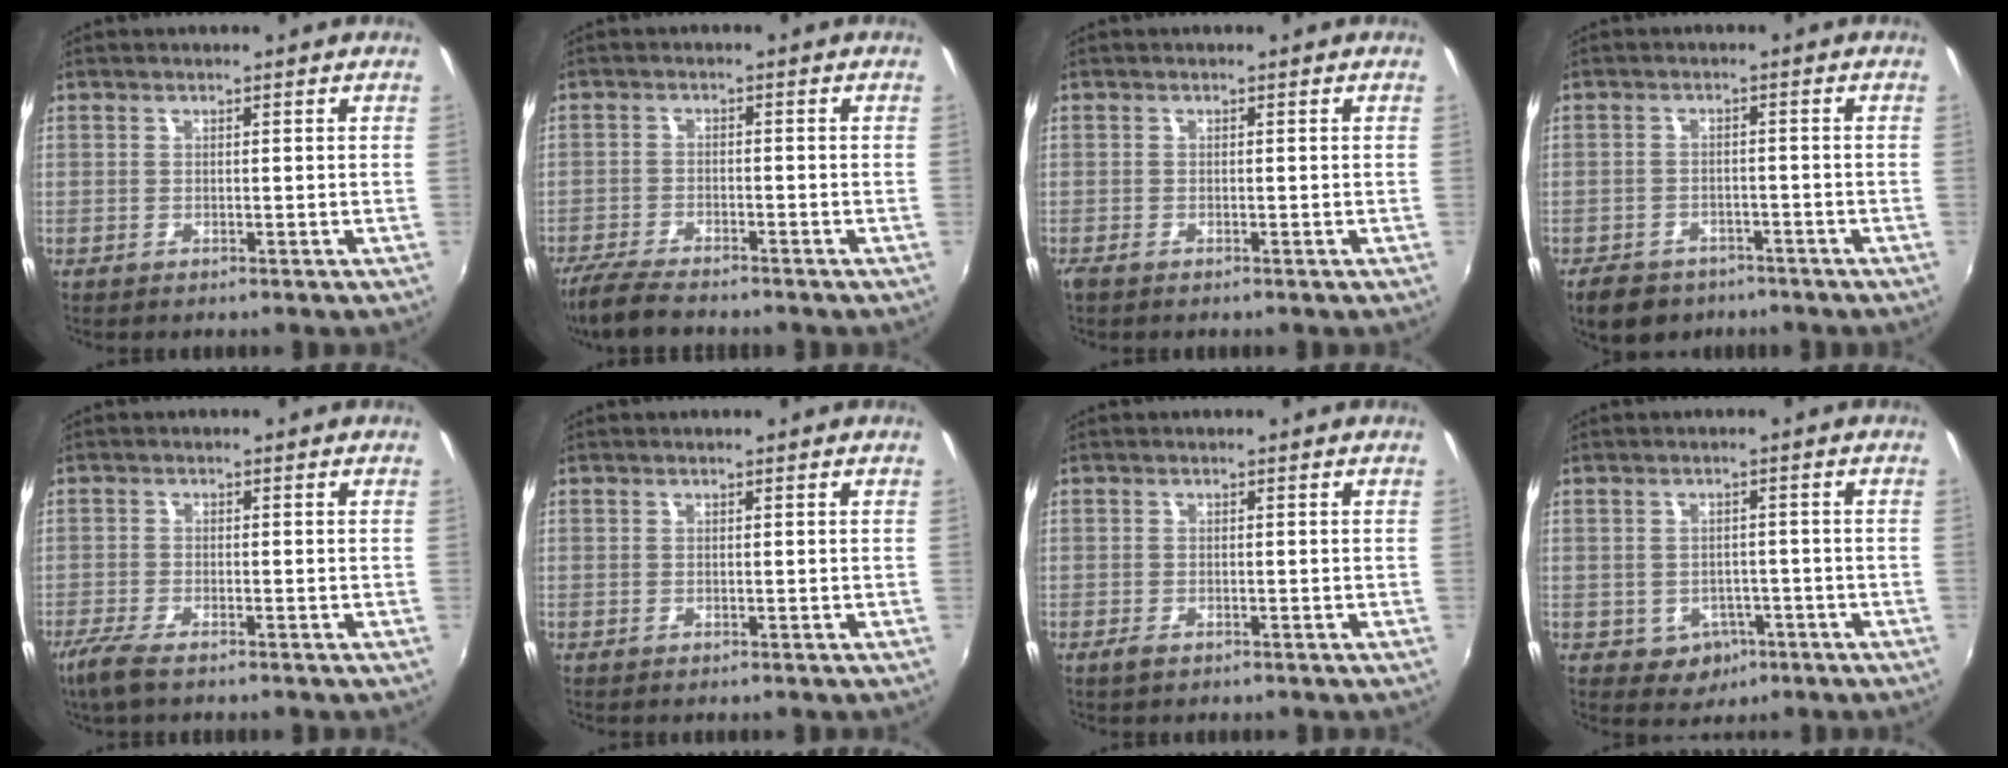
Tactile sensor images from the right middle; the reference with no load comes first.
{"total": 7.4, "force": [-6.5, 1.2, 3.4], "torque": [-0.096, -0.025, -0.118]}
{"total": 1.0, "force": [-0.8, 0.3, 0.5], "torque": [-0.010, -0.005, -0.017]}
{"total": 8.0, "force": [-5.8, 4.6, 2.9], "torque": [-0.076, -0.004, -0.088]}
{"total": 4.8, "force": [-3.6, 1.0, 3.1], "torque": [-0.084, -0.015, -0.072]}
{"total": 0.0}
{"total": 1.5, "force": [-1.0, 0.6, 0.8], "torque": [-0.018, -0.004, -0.020]}
{"total": 4.7, "force": [-1.9, 4.1, 1.3], "torque": [-0.037, 0.005, -0.015]}